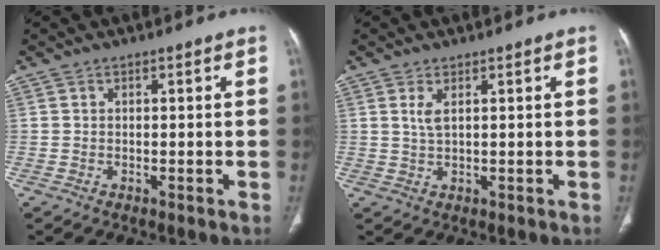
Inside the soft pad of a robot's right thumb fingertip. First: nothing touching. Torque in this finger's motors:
{"motor_torque": [-0.34, -0.34, -0.06, 0.15, 0.04]}